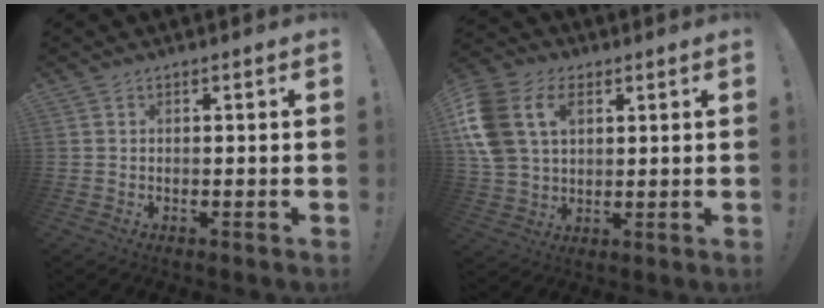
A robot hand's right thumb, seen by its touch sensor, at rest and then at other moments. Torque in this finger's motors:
{"motor_torque": [0.67, 2.77, 1.52, 0.18, 0.23]}